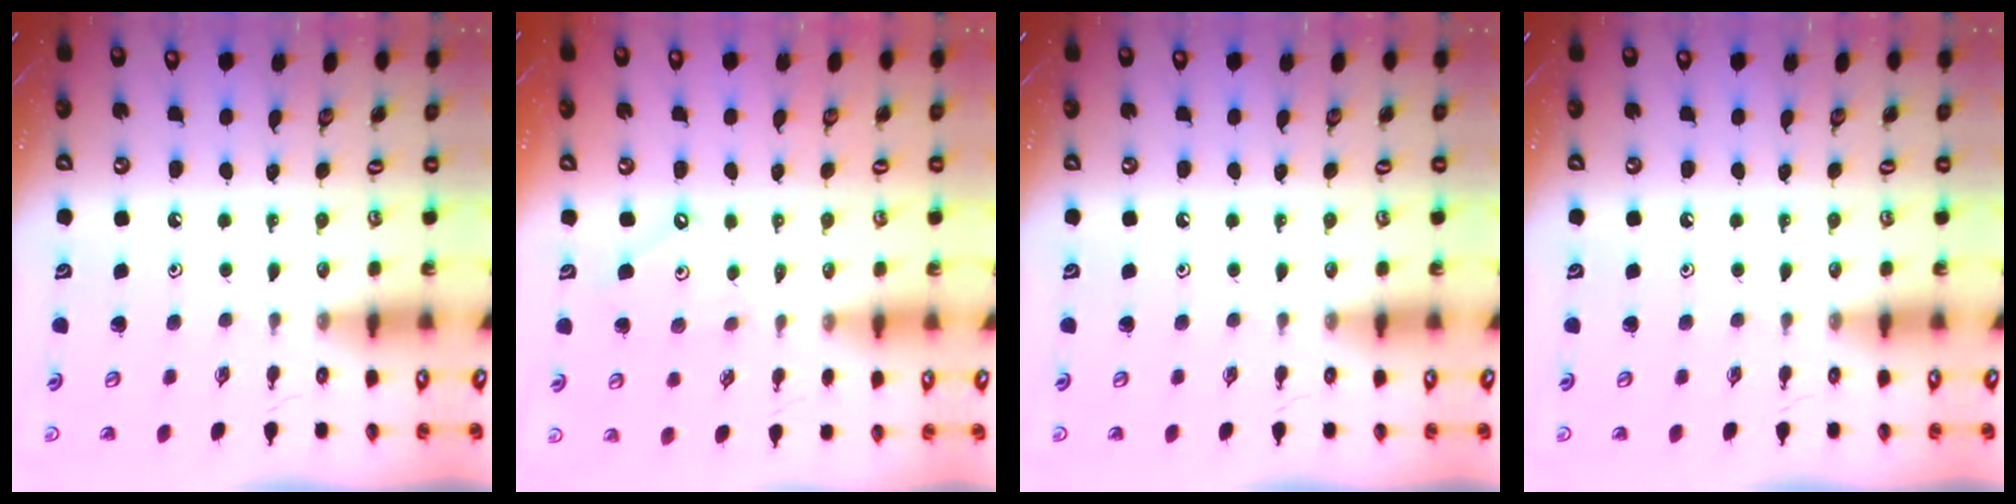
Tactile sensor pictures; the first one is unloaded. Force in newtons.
{"total": 5.0, "press": 5.0, "slide": 0.5}
{"total": 0.0}
{"total": 0.0}